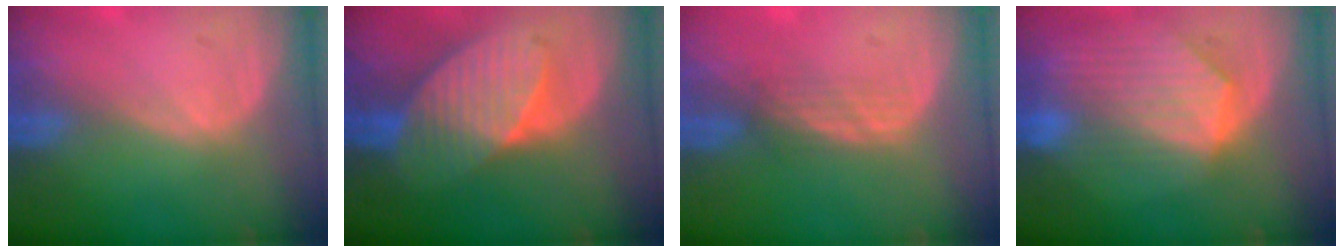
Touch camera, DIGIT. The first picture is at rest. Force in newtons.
{"total": 7.9, "press": 7.9, "slide": 0.1}
{"total": 2.4, "press": 2.3, "slide": 0.5}
{"total": 9.8, "press": 8.6, "slide": 4.7}